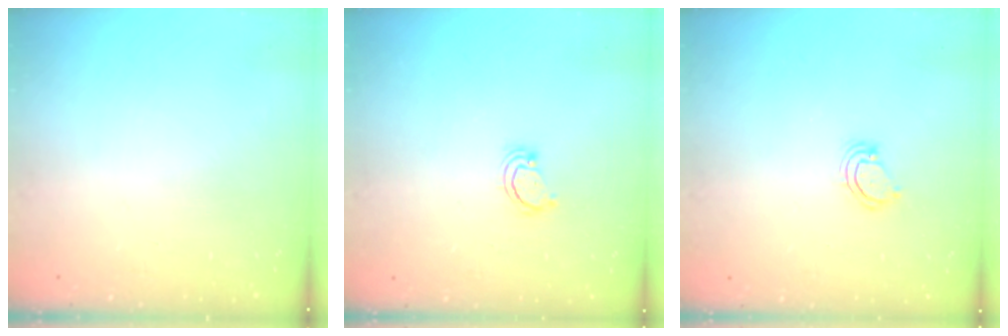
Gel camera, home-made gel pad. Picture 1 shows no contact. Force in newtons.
{"total": 2.6, "press": 2.6, "slide": 0.3}
{"total": 4.6, "press": 4.6, "slide": 0.4}